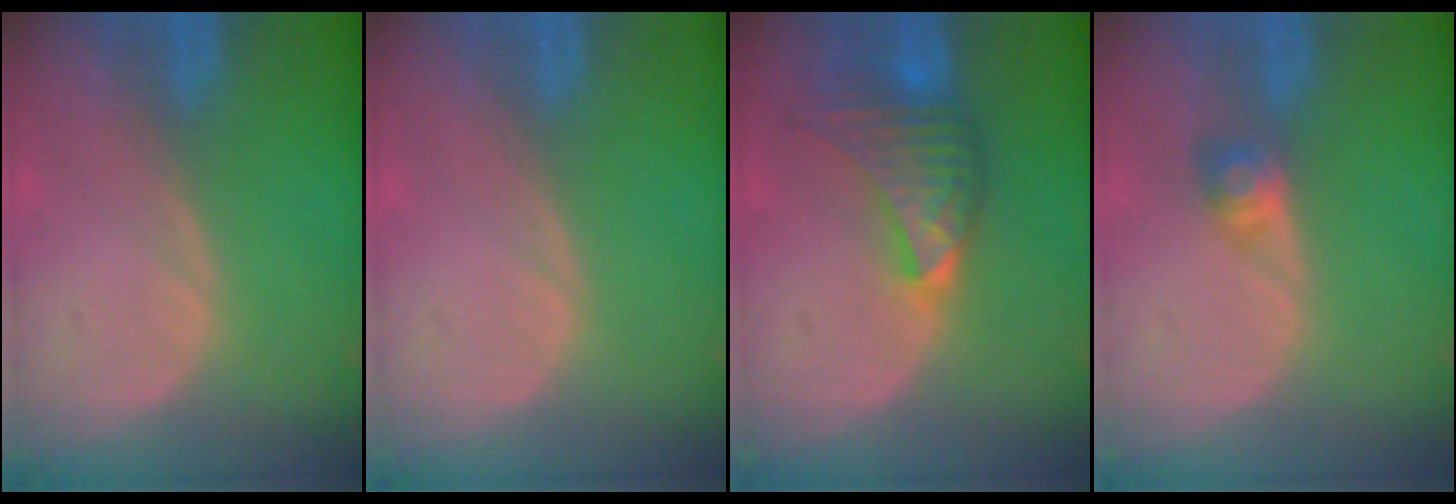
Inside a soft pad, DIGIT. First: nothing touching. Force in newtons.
{"total": 0.0}
{"total": 7.2, "press": 7.2, "slide": 0.3}
{"total": 2.7, "press": 2.5, "slide": 1.1}